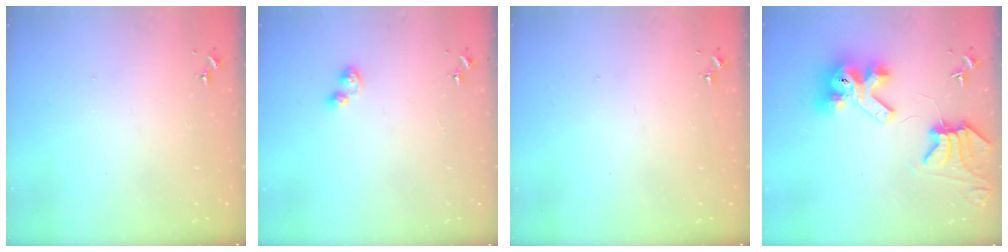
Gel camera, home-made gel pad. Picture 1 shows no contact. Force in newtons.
{"total": 5.4, "press": 5.4, "slide": 0.8}
{"total": 0.0}
{"total": 12.2, "press": 12.1, "slide": 1.5}